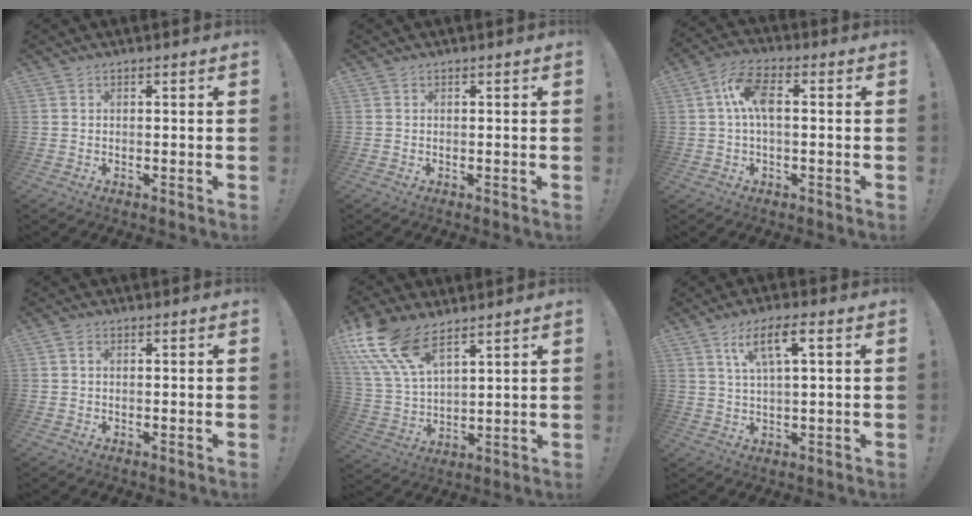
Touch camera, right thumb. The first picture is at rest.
{"total": 0.0}
{"total": 9.3, "force": [0.8, 4.0, 8.4], "torque": [-0.162, 0.011, 0.017]}
{"total": 1.5, "force": [0.4, 0.9, 1.2], "torque": [-0.025, 0.005, 0.007]}
{"total": 15.3, "force": [10.4, 6.9, 8.9], "torque": [-0.188, -0.053, 0.195]}
{"total": 8.1, "force": [3.2, 1.6, 7.3], "torque": [-0.126, -0.001, 0.051]}